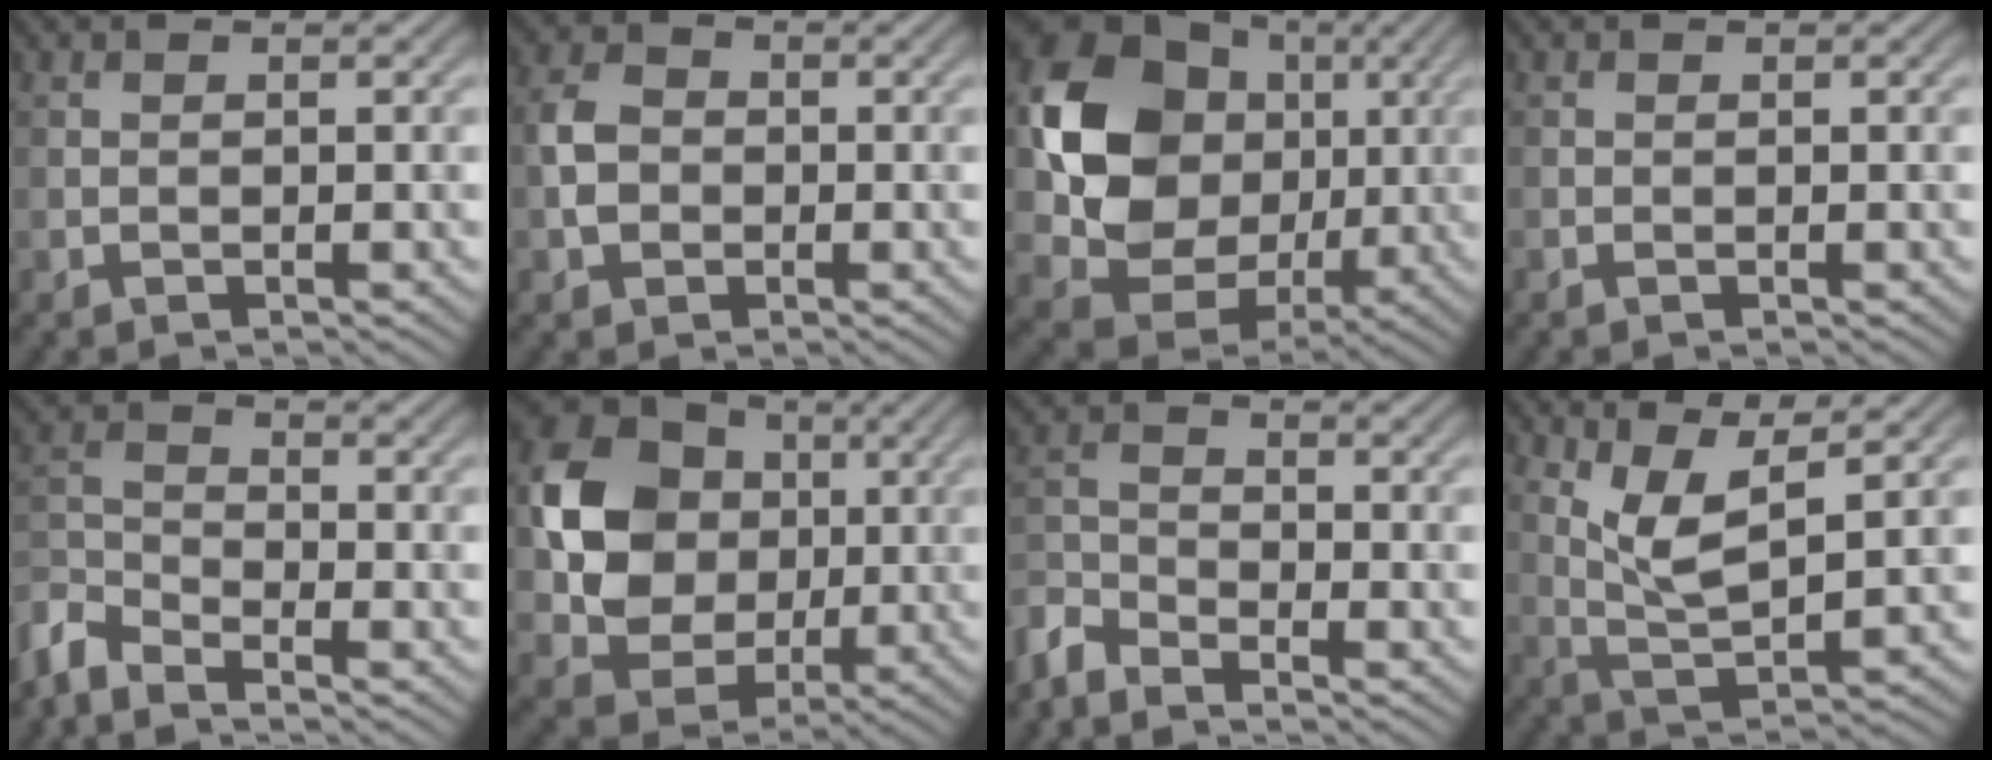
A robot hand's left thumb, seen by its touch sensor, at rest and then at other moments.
{"total": 3.6, "force": [-0.6, 3.0, 1.9], "torque": [-0.042, 0.004, -0.018]}
{"total": 14.9, "force": [1.5, 12.6, 7.7], "torque": [-0.170, -0.018, 0.021]}
{"total": 0.0}
{"total": 5.7, "force": [-4.8, 1.6, 2.5], "torque": [-0.063, -0.010, -0.113]}
{"total": 12.4, "force": [1.3, 10.6, 6.3], "torque": [-0.148, -0.002, 0.015]}
{"total": 4.9, "force": [-4.4, 1.3, 1.8], "torque": [-0.045, -0.011, -0.105]}
{"total": 6.9, "force": [3.7, 1.7, 5.6], "torque": [-0.120, -0.003, 0.079]}